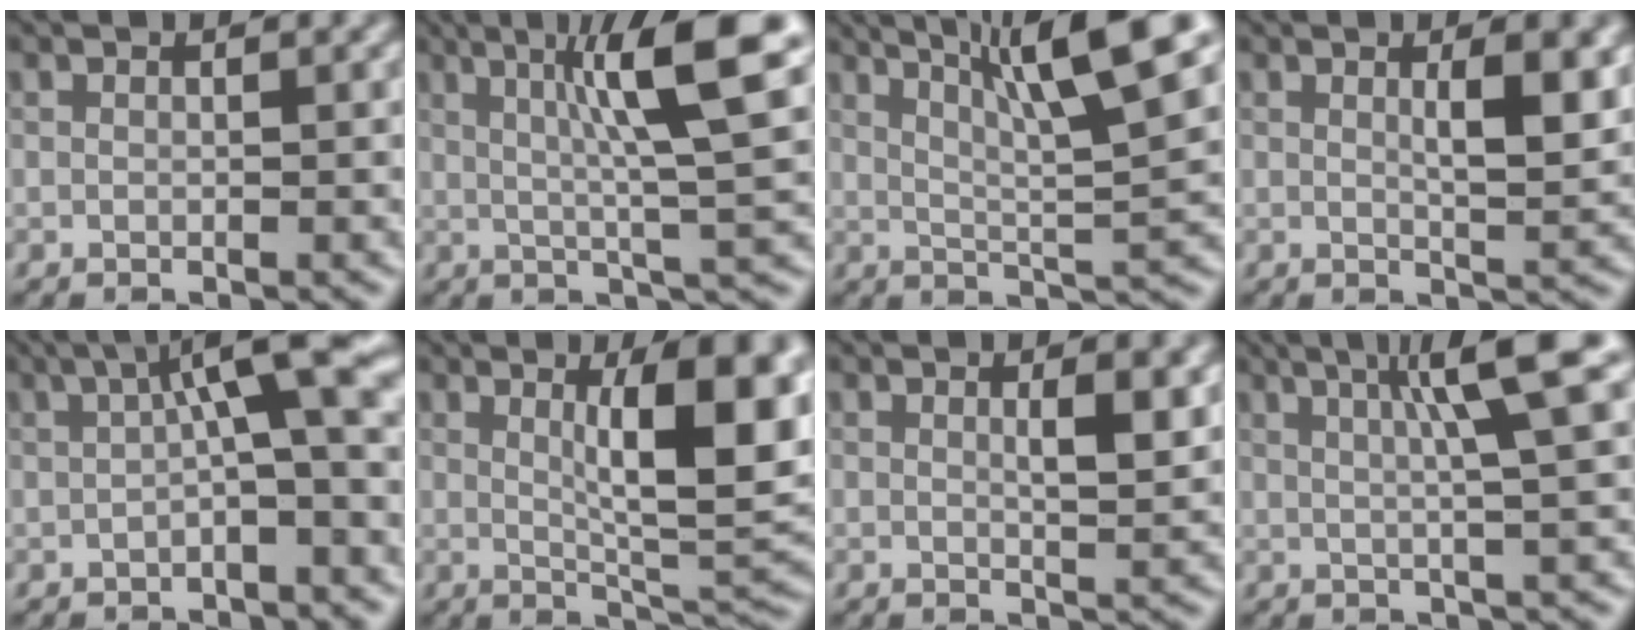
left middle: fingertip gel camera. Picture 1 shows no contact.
{"total": 9.4, "force": [2.6, 1.3, 8.9], "torque": [-0.124, 0.012, 0.039]}
{"total": 9.8, "force": [4.9, 1.4, 8.3], "torque": [-0.114, 0.017, 0.080]}
{"total": 3.9, "force": [1.1, 0.8, 3.7], "torque": [-0.053, -0.002, 0.018]}
{"total": 6.3, "force": [0.7, 1.1, 6.2], "torque": [-0.088, 0.019, 0.000]}
{"total": 10.0, "force": [2.4, 2.5, 9.3], "torque": [-0.122, -0.003, 0.042]}
{"total": 2.6, "force": [0.9, 0.6, 2.4], "torque": [-0.032, -0.002, 0.014]}
{"total": 6.7, "force": [2.1, 0.9, 6.3], "torque": [-0.082, 0.019, 0.032]}